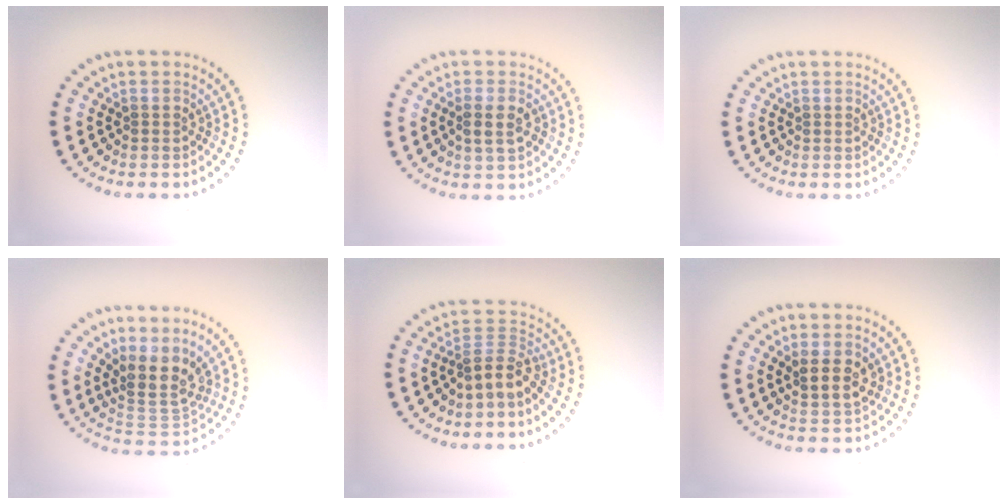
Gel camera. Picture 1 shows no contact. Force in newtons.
{"total": 1.9, "press": 1.8, "slide": 0.2}
{"total": 0.0}
{"total": 4.0, "press": 3.1, "slide": 2.5}
{"total": 2.8, "press": 2.2, "slide": 1.7}
{"total": 2.7, "press": 2.6, "slide": 1.0}